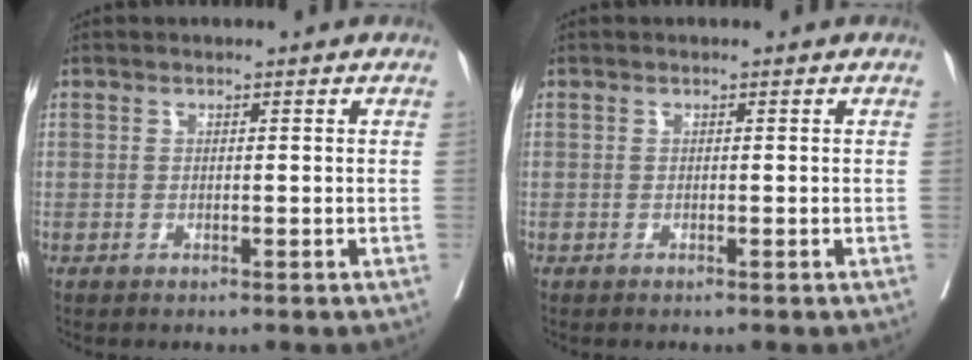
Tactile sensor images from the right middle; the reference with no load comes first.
{"total": 0.0}